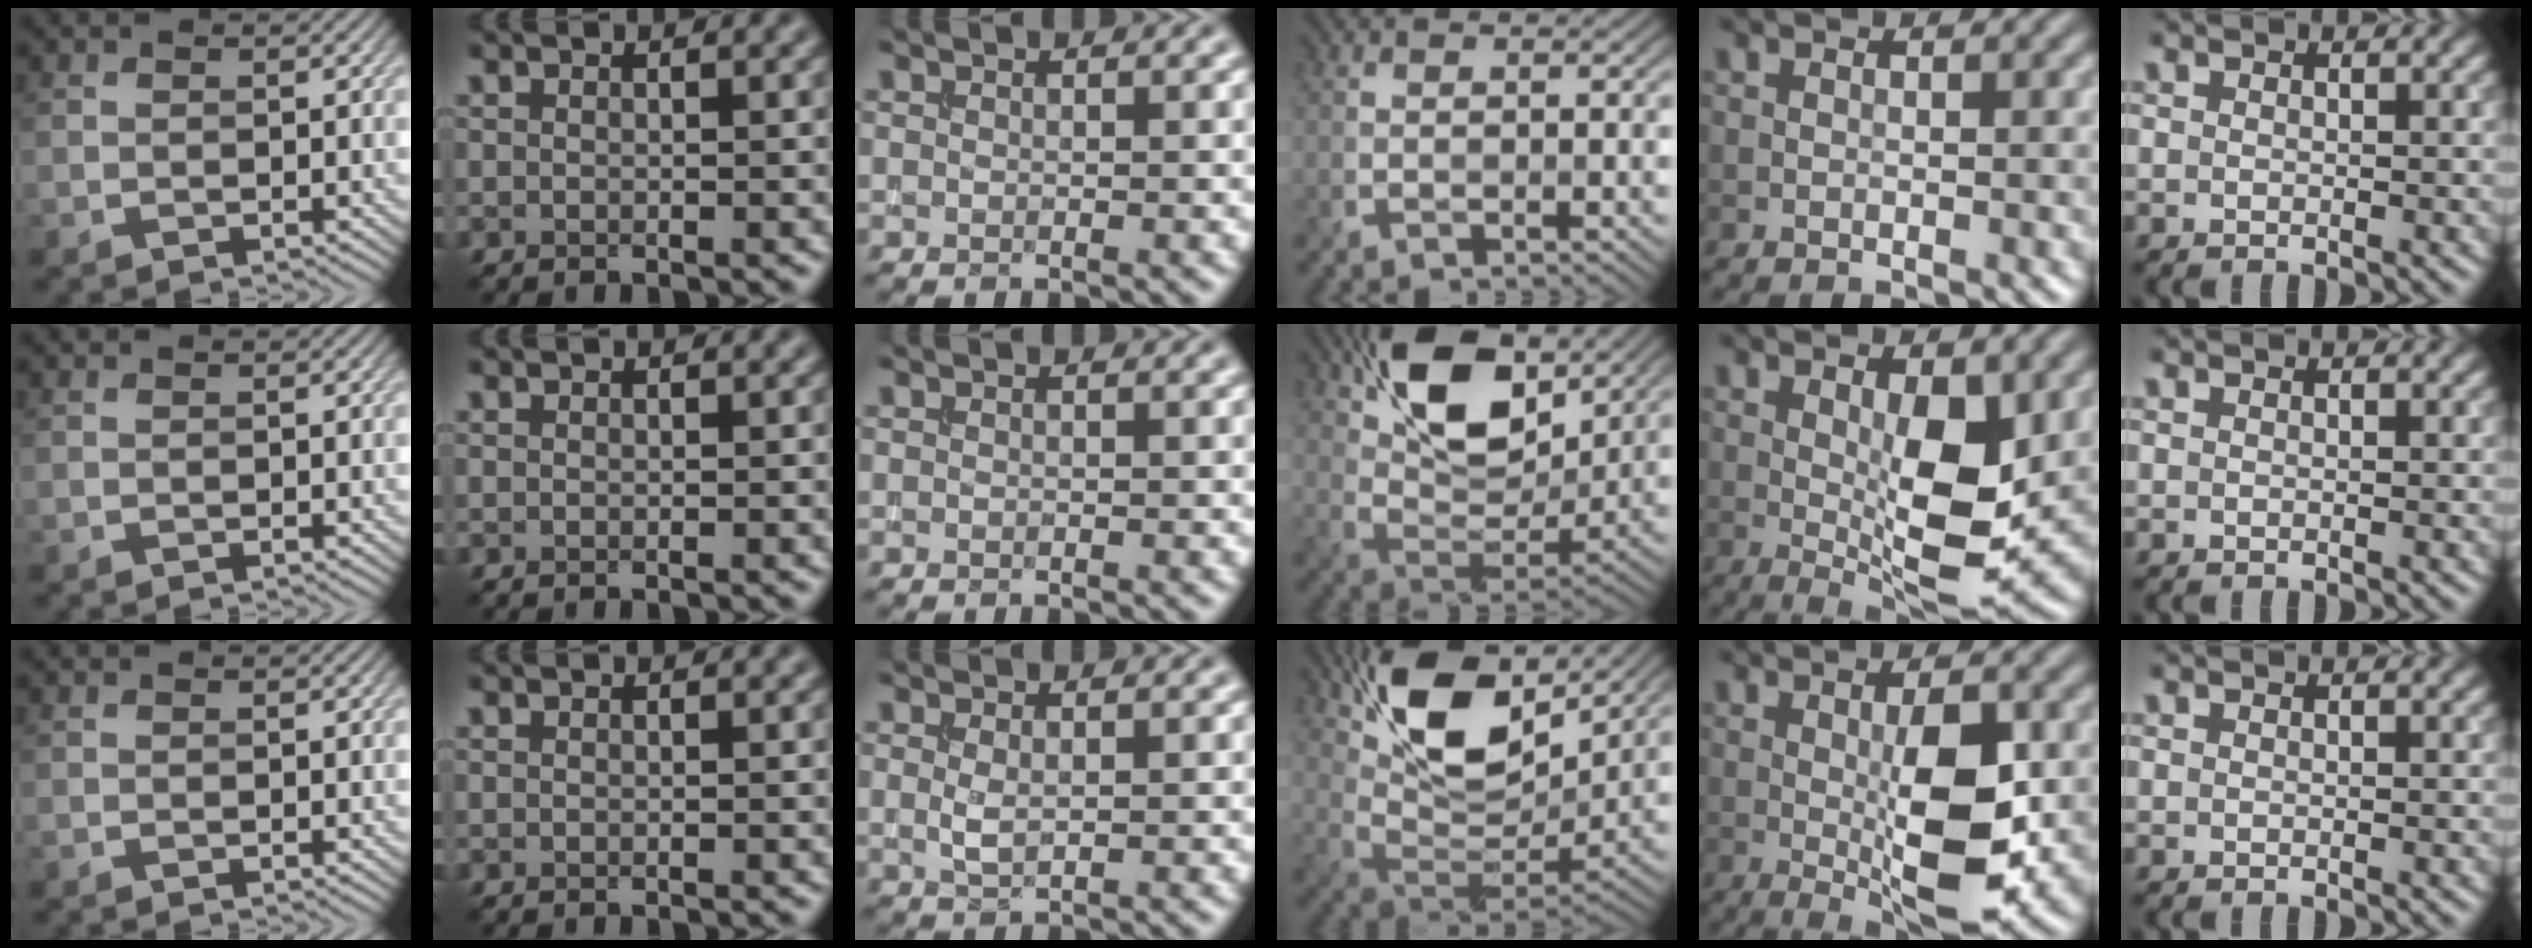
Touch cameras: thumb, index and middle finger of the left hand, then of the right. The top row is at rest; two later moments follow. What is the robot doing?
{"motion": "extract", "object": "drawer"}